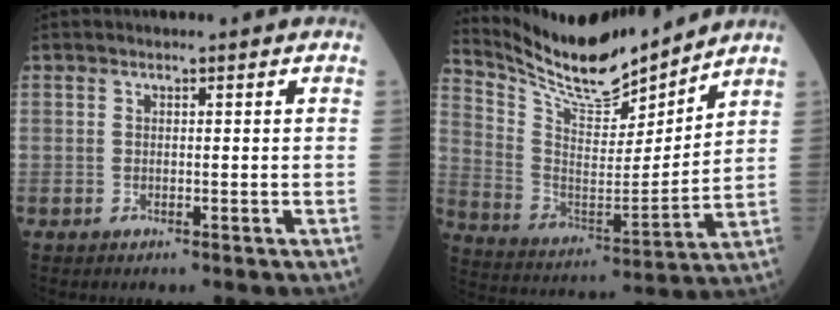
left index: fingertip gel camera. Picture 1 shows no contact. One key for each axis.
{"total": 15.0, "fx": 14.0, "fy": 2.1, "fz": 5.0, "tx": -0.109, "ty": -0.005, "tz": 0.258}